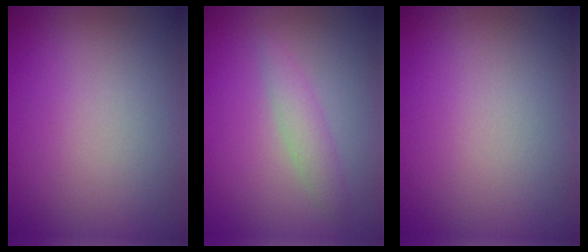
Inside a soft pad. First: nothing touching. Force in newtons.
{"total": 1.8, "press": 1.8, "slide": 0.0}
{"total": 0.0}